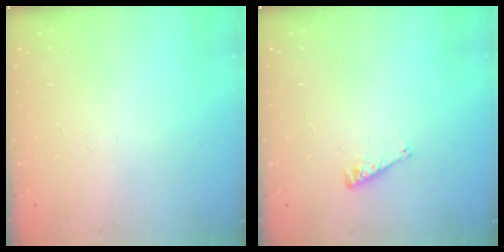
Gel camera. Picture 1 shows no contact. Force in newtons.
{"total": 2.3, "press": 2.3, "slide": 0.2}